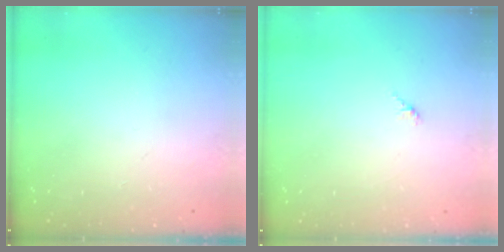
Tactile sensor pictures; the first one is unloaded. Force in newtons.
{"total": 1.5, "press": 1.4, "slide": 0.4}